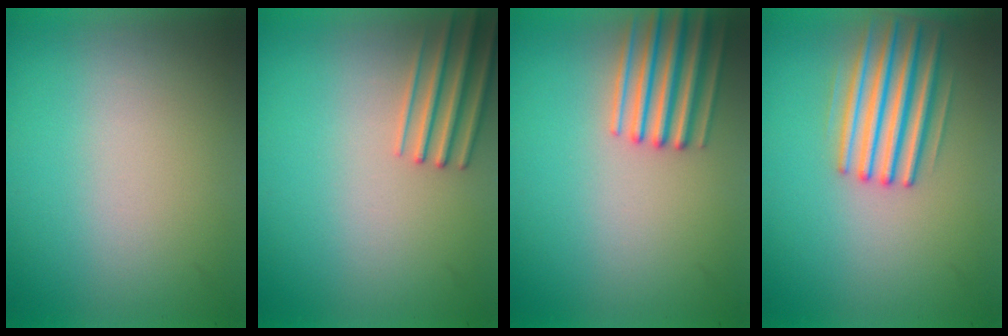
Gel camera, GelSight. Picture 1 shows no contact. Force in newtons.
{"total": 2.5}
{"total": 3.4}
{"total": 4.2}